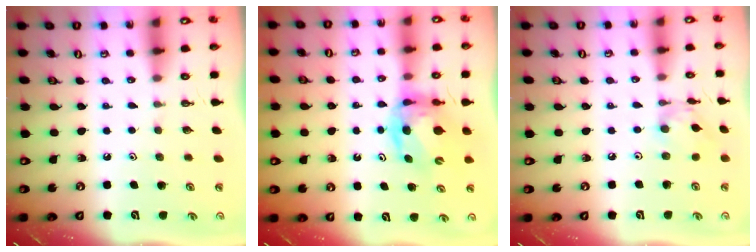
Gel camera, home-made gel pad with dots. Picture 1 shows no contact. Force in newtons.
{"total": 8.0, "press": 7.9, "slide": 0.8}
{"total": 4.6, "press": 4.5, "slide": 0.3}